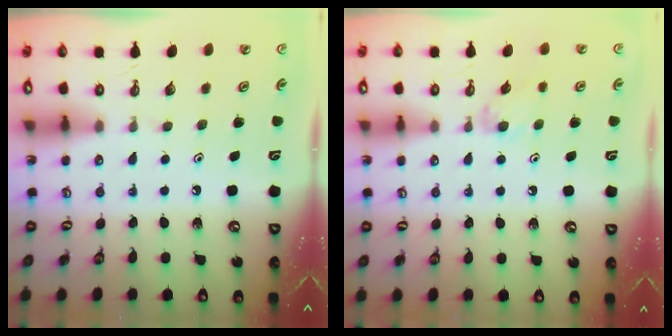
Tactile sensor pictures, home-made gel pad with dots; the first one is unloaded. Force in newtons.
{"total": 5.5, "press": 5.4, "slide": 1.0}